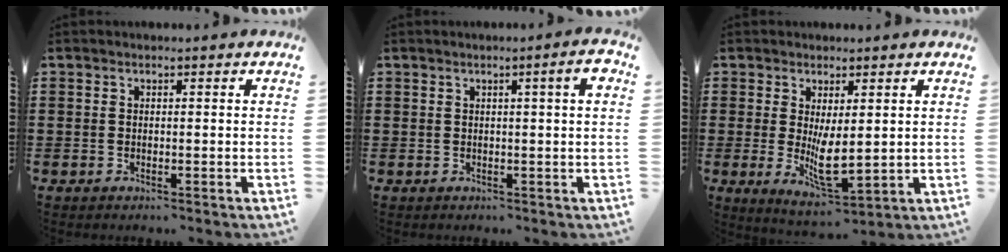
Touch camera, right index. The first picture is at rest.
{"total": 3.0, "force": [0.9, -0.1, 2.9], "torque": [-0.046, -0.004, 0.011]}
{"total": 5.7, "force": [0.5, 2.1, 5.3], "torque": [-0.096, -0.007, 0.010]}